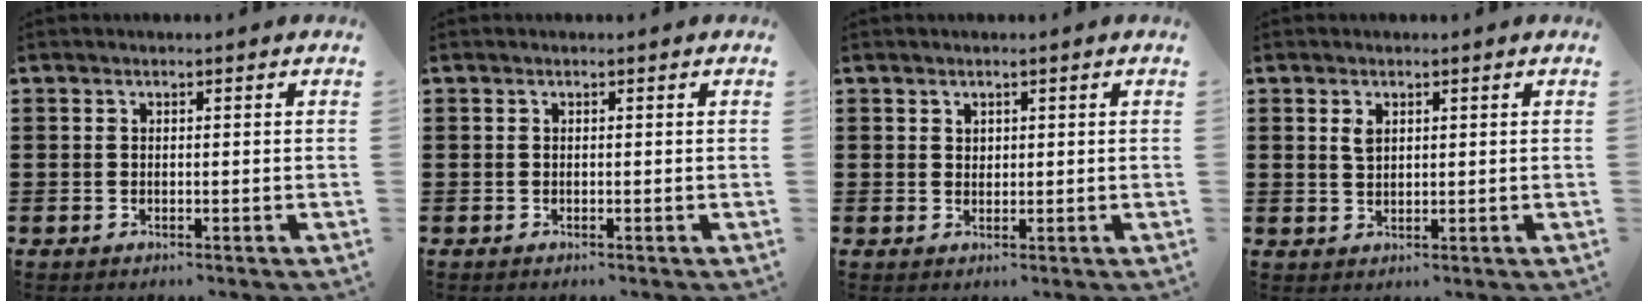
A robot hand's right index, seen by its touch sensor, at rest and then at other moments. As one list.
[{"total": 0.0}, {"total": 1.1, "force": [0.8, 0.7, 0.1], "torque": [-0.004, 0.002, 0.017]}, {"total": 1.8, "force": [0.9, 1.0, 1.3], "torque": [-0.029, 0.004, 0.015]}]